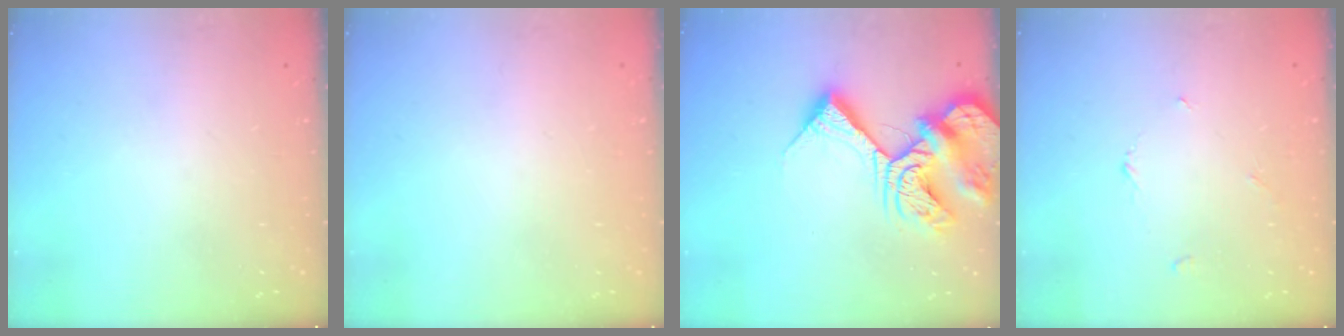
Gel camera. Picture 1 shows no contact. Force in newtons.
{"total": 1.8, "press": 1.8, "slide": 0.1}
{"total": 14.4, "press": 14.3, "slide": 1.6}
{"total": 3.0, "press": 2.9, "slide": 0.4}